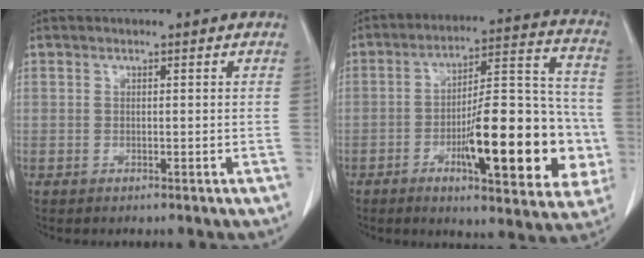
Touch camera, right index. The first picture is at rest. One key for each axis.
{"total": 20.9, "fx": -5.4, "fy": 5.6, "fz": 19.4, "tx": -0.238, "ty": 0.026, "tz": -0.068}